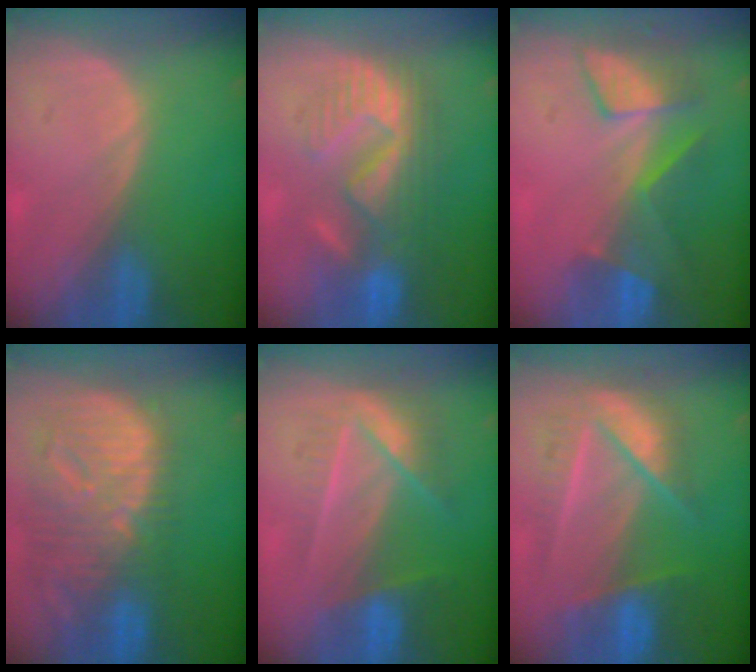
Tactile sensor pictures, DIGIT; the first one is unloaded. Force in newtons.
{"total": 9.0, "press": 8.9, "slide": 1.6}
{"total": 8.5, "press": 7.3, "slide": 4.3}
{"total": 12.9, "press": 11.2, "slide": 6.4}
{"total": 7.3, "press": 6.6, "slide": 3.0}
{"total": 8.6, "press": 8.0, "slide": 3.1}